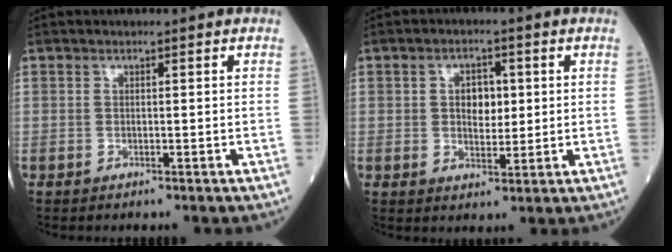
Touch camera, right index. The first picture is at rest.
{"total": 6.1, "force": [0.8, 3.2, 5.1], "torque": [-0.087, 0.010, 0.013]}